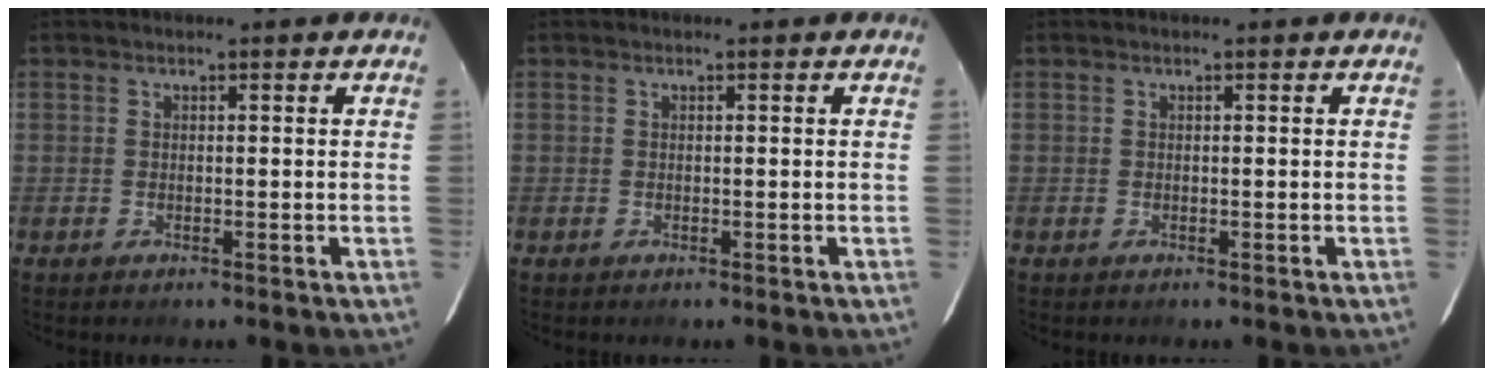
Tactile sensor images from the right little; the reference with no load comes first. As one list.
[{"total": 0.0}, {"total": 0.0}]